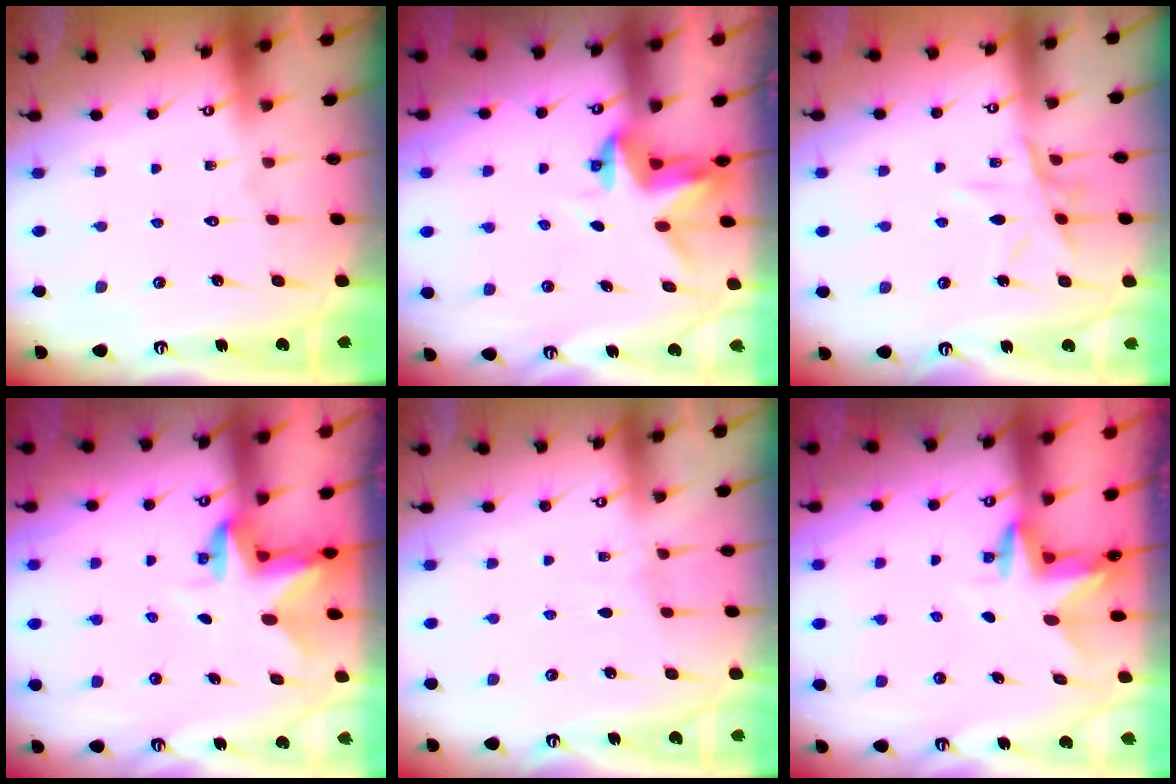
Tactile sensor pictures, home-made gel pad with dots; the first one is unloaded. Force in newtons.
{"total": 3.3, "press": 3.3, "slide": 0.2}
{"total": 10.4, "press": 10.3, "slide": 0.7}
{"total": 3.2, "press": 3.1, "slide": 0.5}
{"total": 2.1, "press": 2.1, "slide": 0.3}
{"total": 3.2, "press": 3.2, "slide": 0.3}